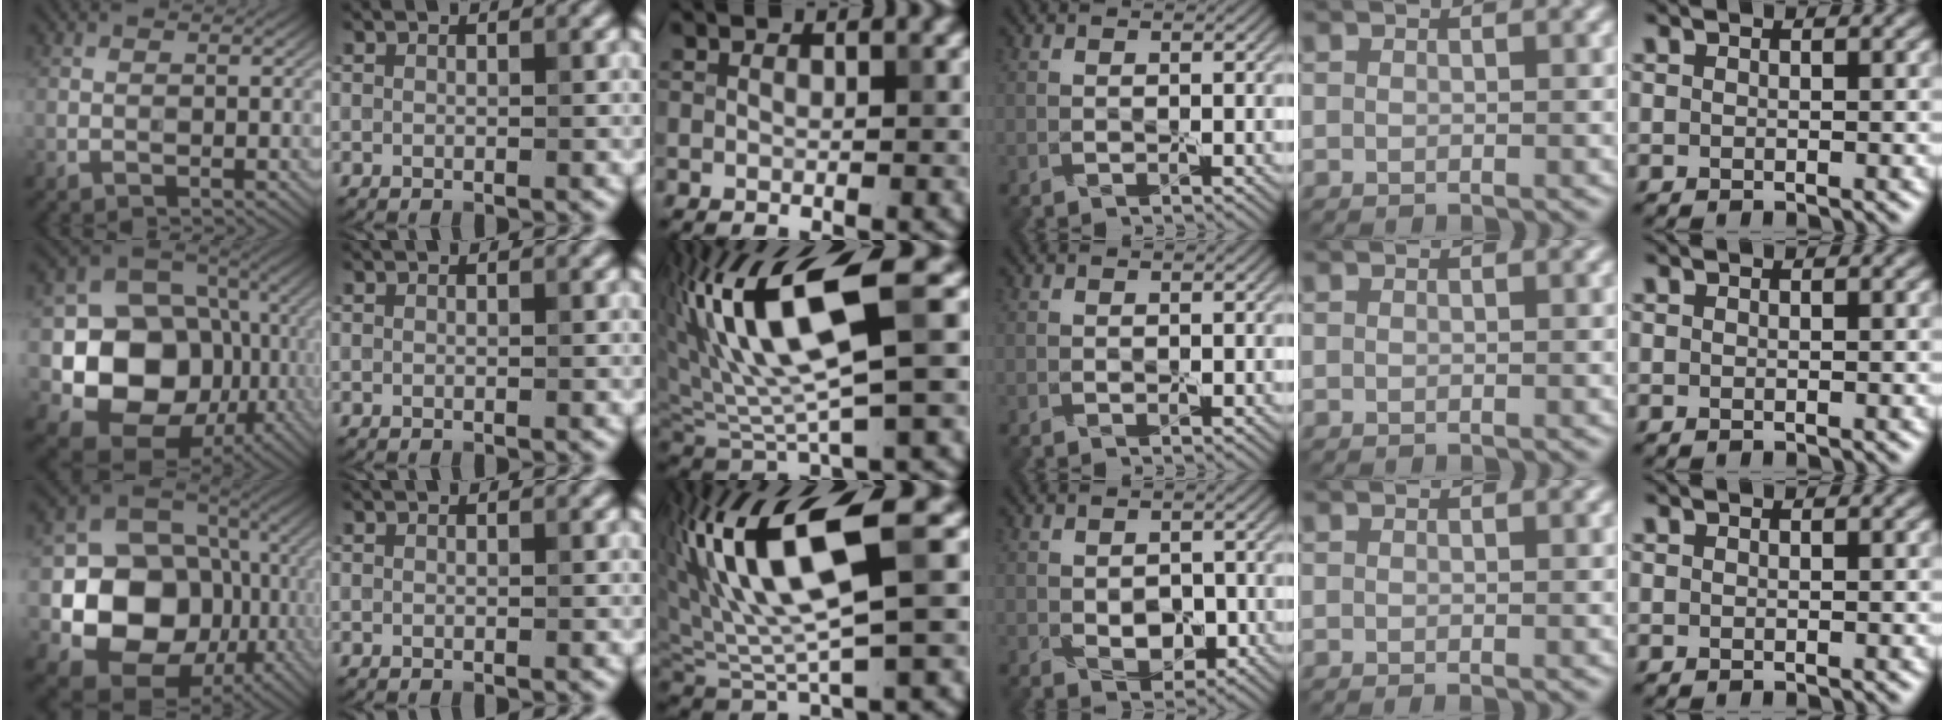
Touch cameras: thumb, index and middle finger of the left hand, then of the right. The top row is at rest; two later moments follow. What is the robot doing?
{"motion": "peel", "object": "plastic screen protector"}